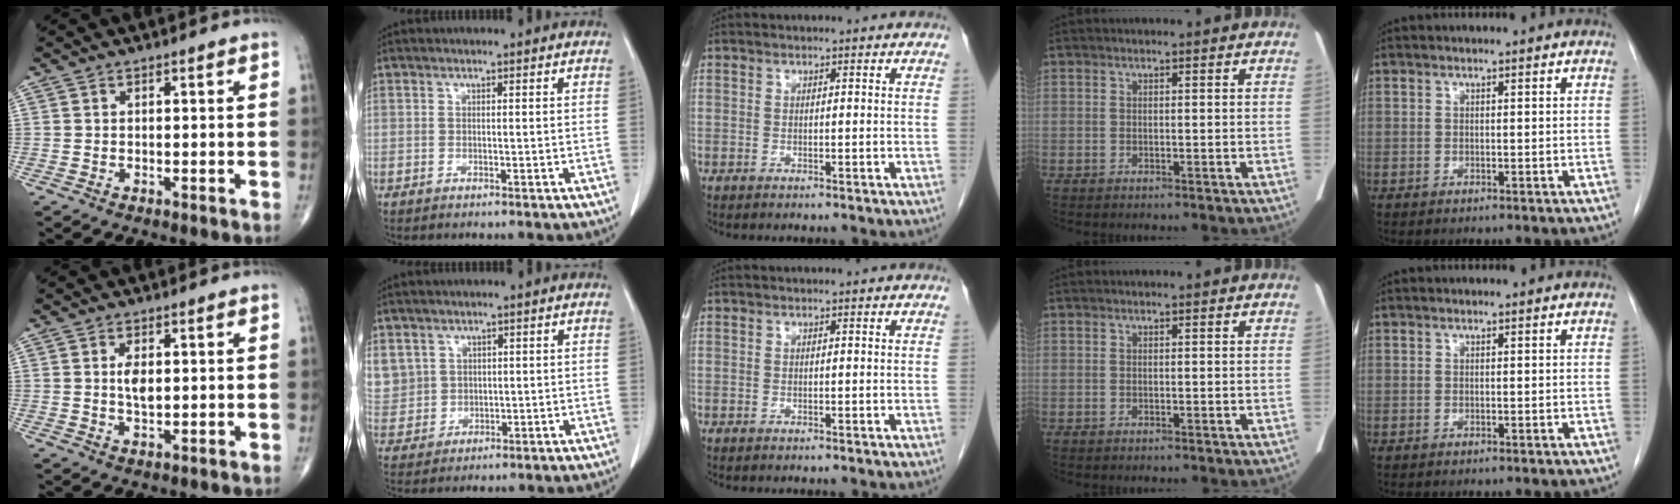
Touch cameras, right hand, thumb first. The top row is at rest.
{"thumb": {"total": 3.6, "force": [0.6, 1.8, 3.1], "torque": [-0.054, -0.007, 0.013]}, "index": {"total": 11.5, "force": [3.7, 10.5, 3.0], "torque": [-0.127, 0.029, 0.097]}}